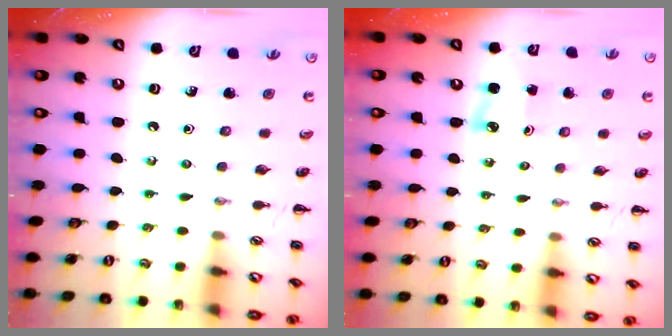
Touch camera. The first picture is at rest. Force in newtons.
{"total": 3.2, "press": 3.1, "slide": 0.7}